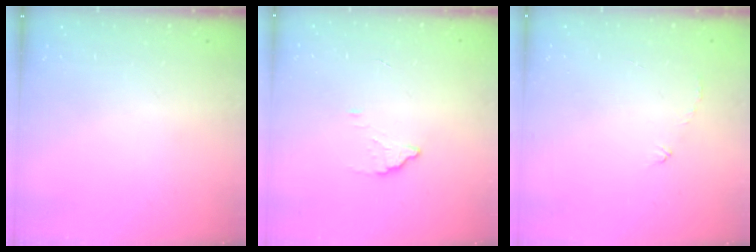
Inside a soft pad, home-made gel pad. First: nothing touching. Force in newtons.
{"total": 2.1, "press": 2.1, "slide": 0.1}
{"total": 3.4, "press": 3.4, "slide": 0.3}